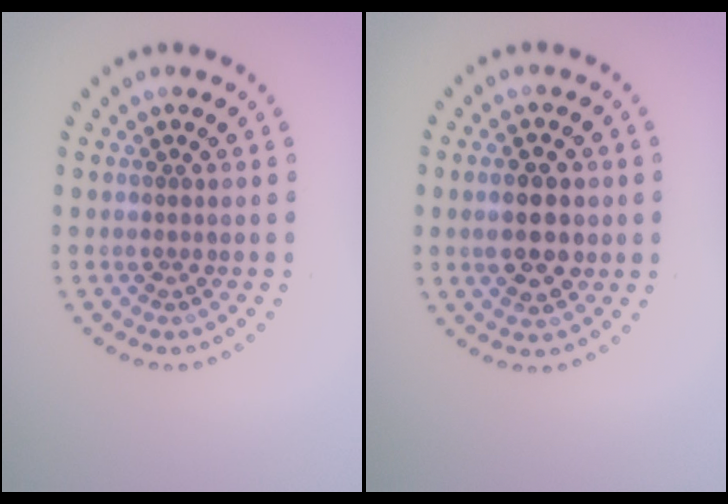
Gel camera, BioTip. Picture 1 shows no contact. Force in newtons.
{"total": 4.7, "press": 4.7, "slide": 0.1}